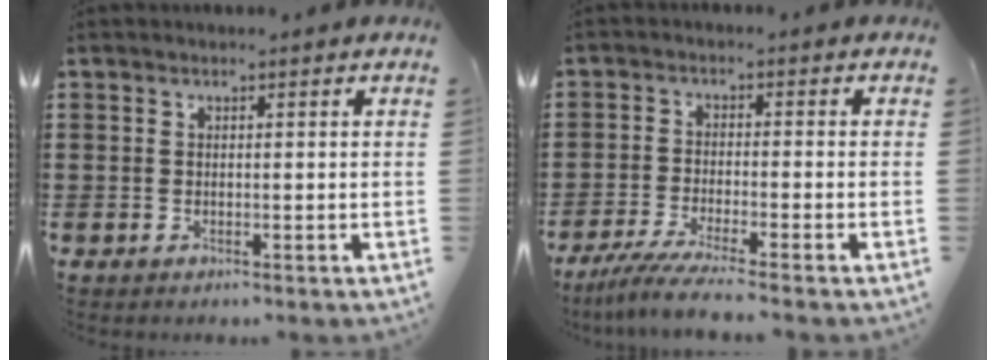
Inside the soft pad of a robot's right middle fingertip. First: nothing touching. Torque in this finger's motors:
{"motor_torque": [0.61, -0.25, 0.30, 0.13]}